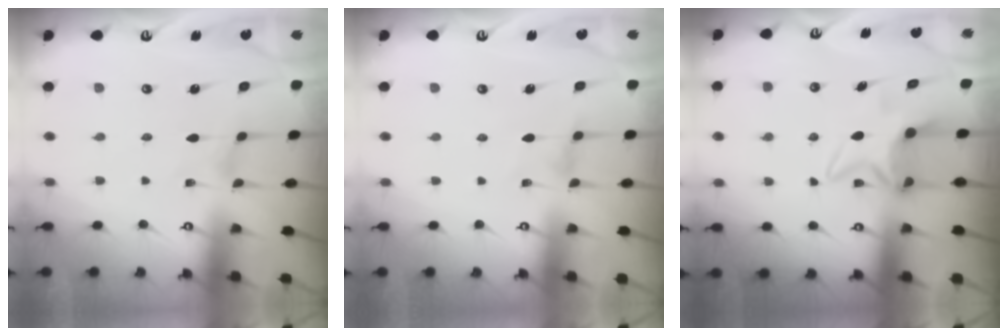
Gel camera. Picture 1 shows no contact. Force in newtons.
{"total": 2.0, "press": 2.0, "slide": 0.4}
{"total": 7.0, "press": 7.0, "slide": 0.6}